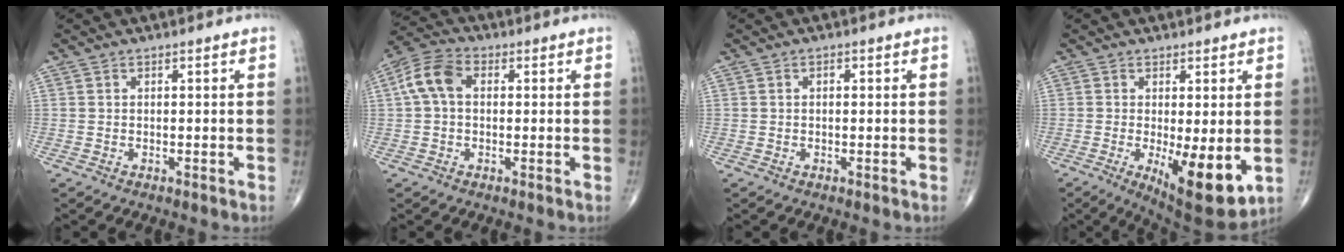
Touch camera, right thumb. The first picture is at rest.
{"total": 7.3, "force": [1.0, 4.8, 5.4], "torque": [-0.110, 0.025, 0.012]}
{"total": 0.8, "force": [0.1, 0.4, 0.7], "torque": [-0.013, 0.003, 0.001]}
{"total": 11.2, "force": [-2.2, 3.6, 10.4], "torque": [-0.150, -0.028, -0.024]}